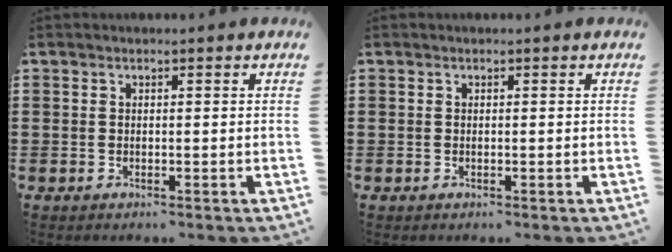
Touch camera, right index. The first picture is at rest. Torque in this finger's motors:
{"motor_torque": [-0.11, 0.61, 0.01, 0.00]}